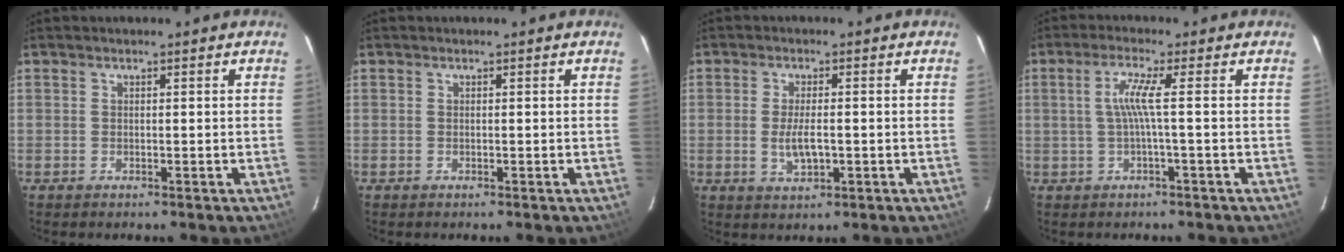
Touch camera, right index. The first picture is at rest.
{"total": 0.0}
{"total": 4.9, "force": [-0.8, 1.9, 4.4], "torque": [-0.087, -0.004, -0.010]}
{"total": 4.4, "force": [-0.2, -0.7, 4.3], "torque": [-0.089, 0.002, 0.002]}